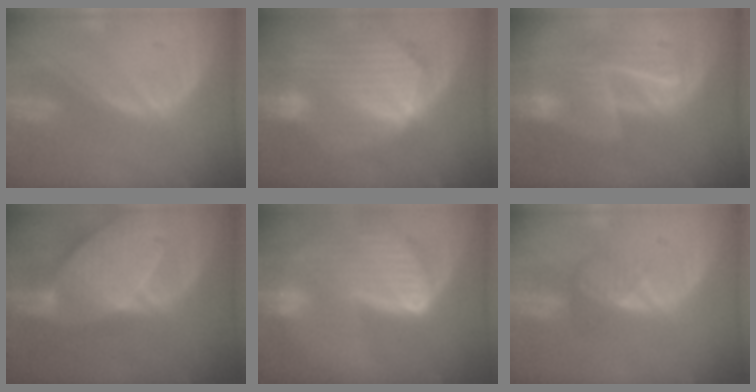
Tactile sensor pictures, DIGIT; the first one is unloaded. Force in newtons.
{"total": 10.3, "press": 8.9, "slide": 5.2}
{"total": 7.3, "press": 7.3, "slide": 0.8}
{"total": 10.4, "press": 9.1, "slide": 5.0}
{"total": 9.8, "press": 8.3, "slide": 5.3}
{"total": 2.7, "press": 2.7, "slide": 0.3}